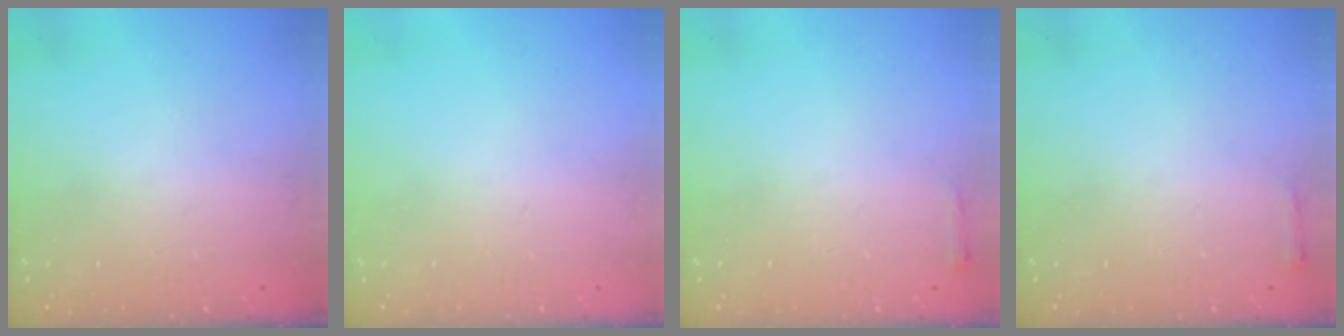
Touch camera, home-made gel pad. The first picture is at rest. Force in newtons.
{"total": 0.0}
{"total": 2.3, "press": 2.3, "slide": 0.5}
{"total": 2.3, "press": 2.3, "slide": 0.5}